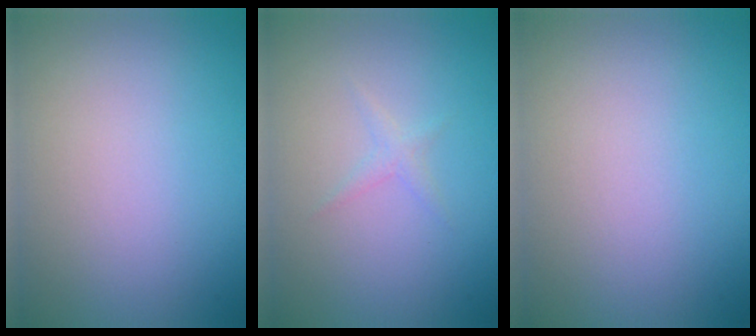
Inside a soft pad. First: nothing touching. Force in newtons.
{"total": 0.9, "press": 0.9, "slide": 0.0}
{"total": 0.0}